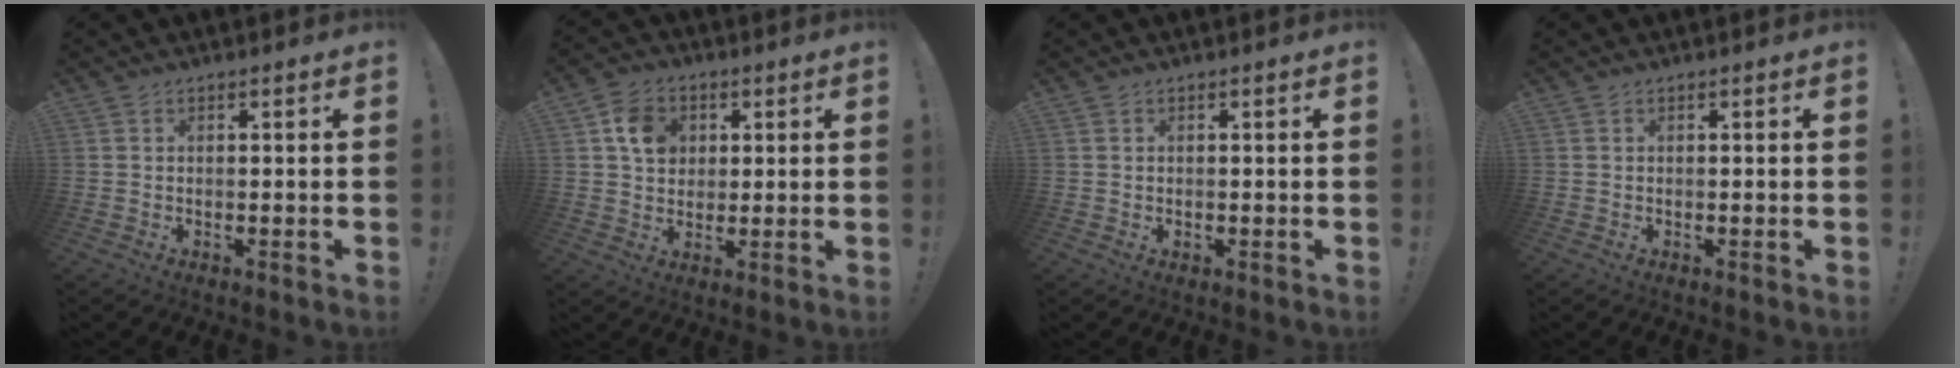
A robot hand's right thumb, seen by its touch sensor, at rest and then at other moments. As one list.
[{"total": 9.1, "force": [3.0, 7.6, 4.0], "torque": [-0.061, 0.002, 0.060]}, {"total": 0.5, "force": [0.1, 0.5, 0.0], "torque": [0.005, -0.001, 0.001]}, {"total": 0.0}]